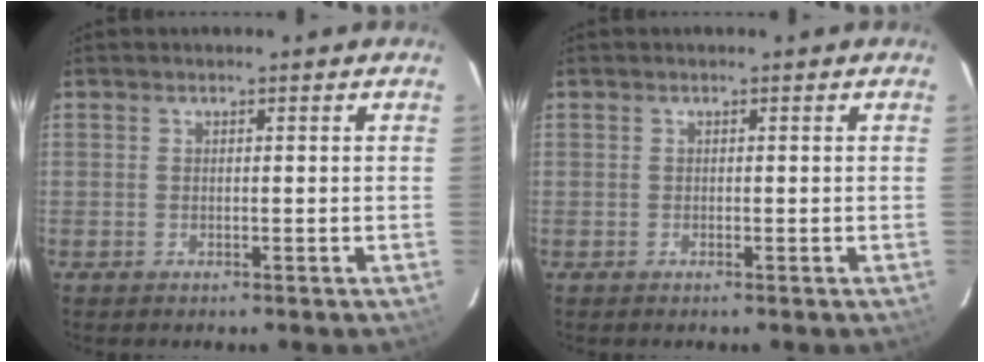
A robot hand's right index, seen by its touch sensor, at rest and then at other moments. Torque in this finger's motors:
{"motor_torque": [-0.27, 0.15, -1.05, -0.19]}